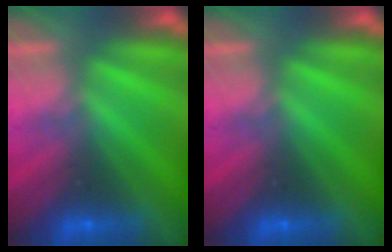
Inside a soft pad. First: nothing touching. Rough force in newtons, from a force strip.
{"total": 0.0}